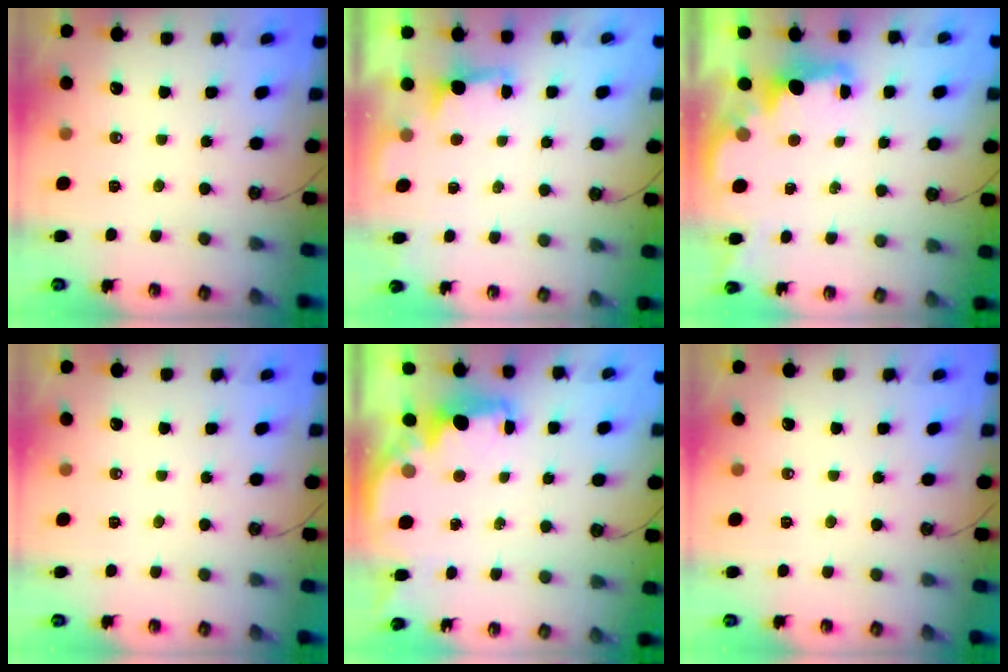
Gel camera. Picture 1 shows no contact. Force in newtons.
{"total": 1.2, "press": 0.8, "slide": 0.8}
{"total": 2.1, "press": 2.0, "slide": 0.8}
{"total": 0.0}
{"total": 2.9, "press": 2.7, "slide": 0.9}
{"total": 0.0}